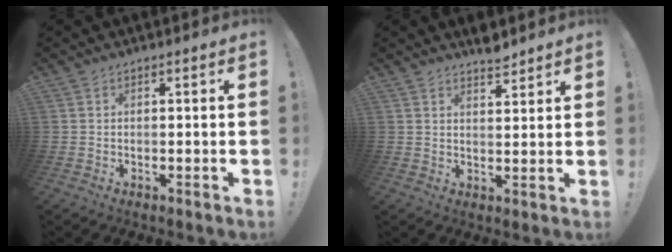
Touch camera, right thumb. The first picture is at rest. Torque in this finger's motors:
{"motor_torque": [-0.12, 1.12, 0.41, 0.21, 0.02]}